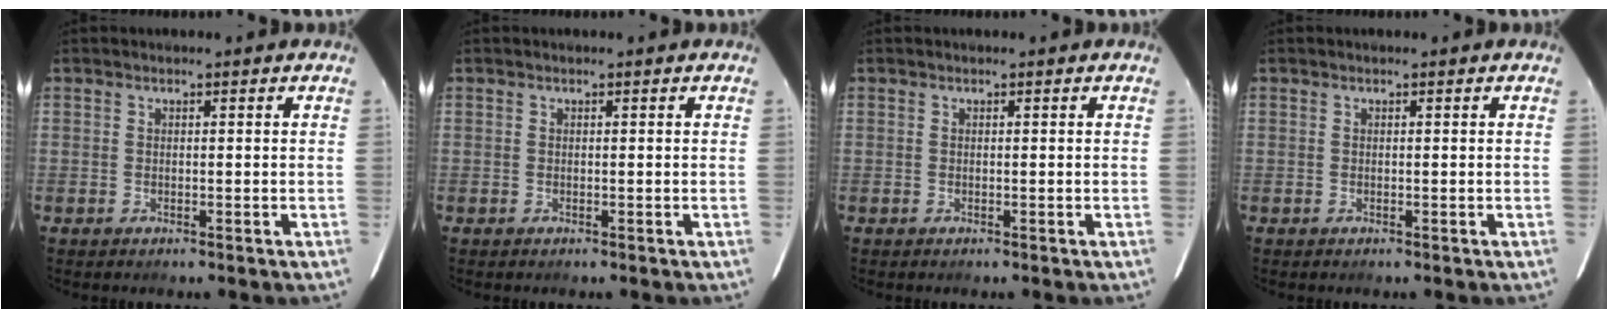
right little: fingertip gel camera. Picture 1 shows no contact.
{"total": 0.0}
{"total": 0.0}
{"total": 0.0}